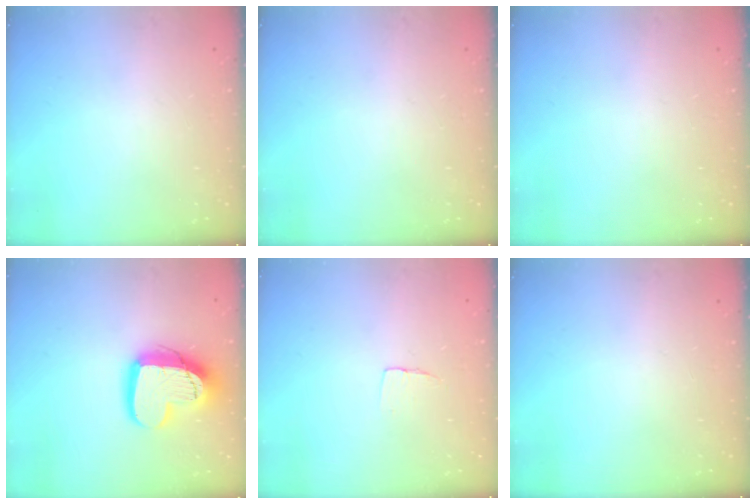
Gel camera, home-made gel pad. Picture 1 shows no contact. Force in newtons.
{"total": 0.0}
{"total": 0.0}
{"total": 16.2, "press": 16.1, "slide": 1.3}
{"total": 3.9, "press": 3.9, "slide": 0.3}
{"total": 0.0}